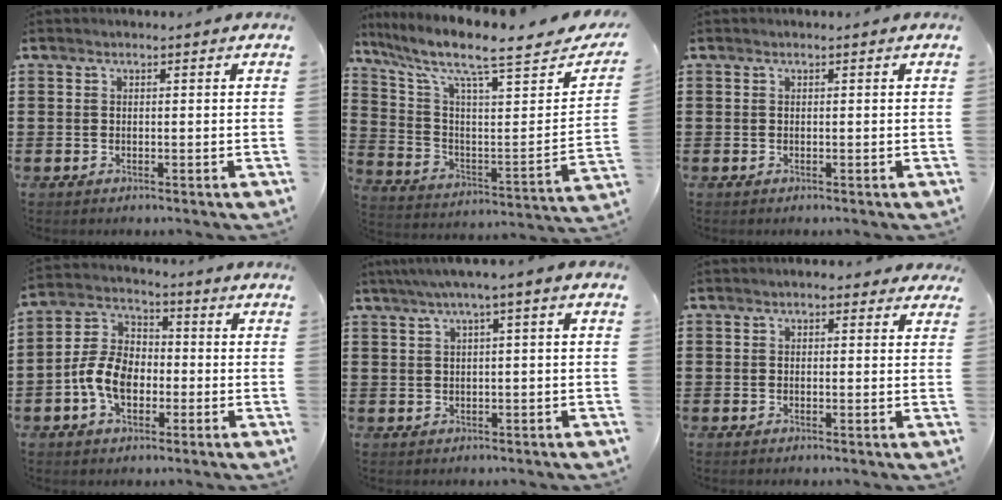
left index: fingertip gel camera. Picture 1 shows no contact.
{"total": 9.3, "force": [7.3, 1.5, 5.5], "torque": [-0.127, -0.062, 0.113]}
{"total": 0.0}
{"total": 7.8, "force": [-2.3, 5.3, 5.3], "torque": [-0.130, 0.011, -0.051]}
{"total": 2.5, "force": [0.1, 0.0, 2.5], "torque": [-0.045, 0.000, -0.001]}
{"total": 1.2, "force": [0.4, 0.8, 0.8], "torque": [-0.019, 0.008, 0.005]}